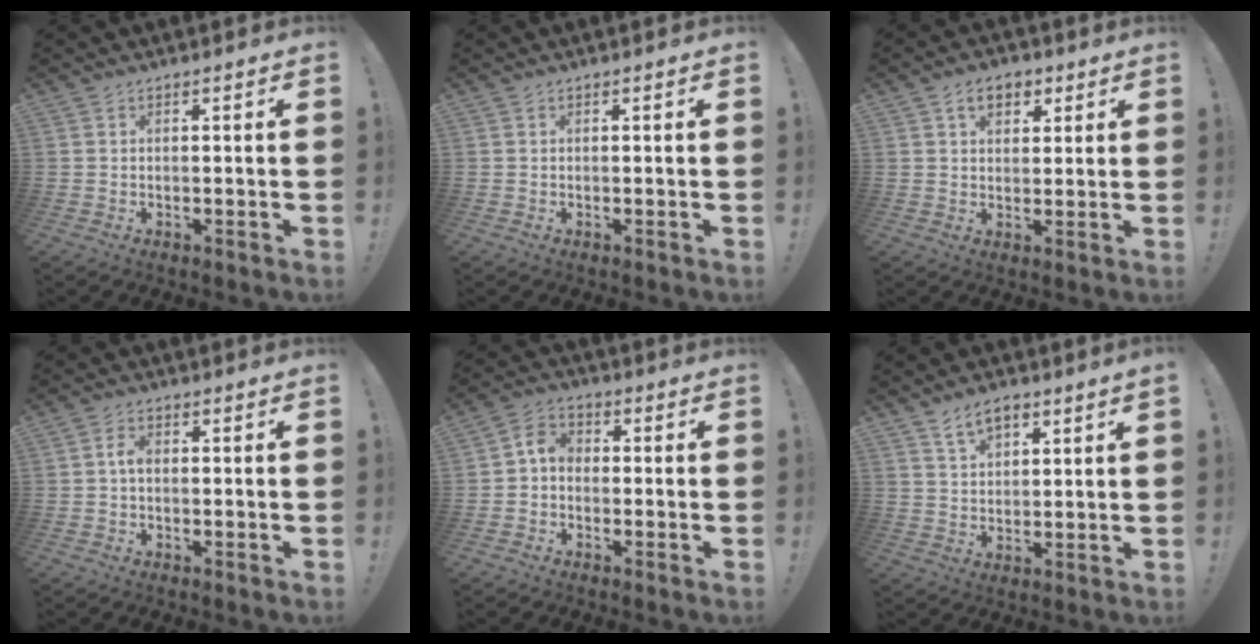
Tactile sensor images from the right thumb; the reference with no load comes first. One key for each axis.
{"total": 0.0}
{"total": 6.7, "fx": 3.1, "fy": 4.6, "fz": 3.7, "tx": -0.049, "ty": -0.001, "tz": 0.054}
{"total": 2.5, "fx": -0.5, "fy": 1.4, "fz": 2.0, "tx": -0.037, "ty": 0.011, "tz": -0.010}
{"total": 4.9, "fx": -1.3, "fy": 3.7, "fz": 2.9, "tx": -0.068, "ty": 0.016, "tz": -0.025}
{"total": 5.9, "fx": 4.1, "fy": 2.5, "fz": 3.4, "tx": -0.057, "ty": -0.015, "tz": 0.075}